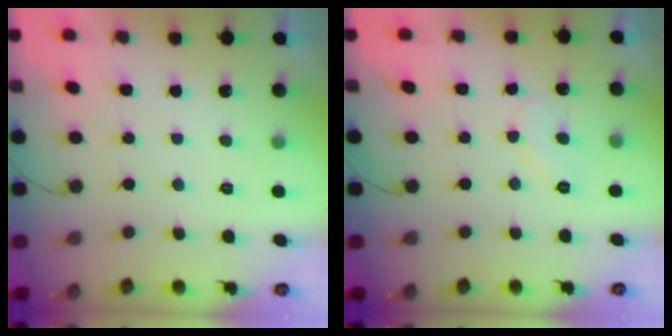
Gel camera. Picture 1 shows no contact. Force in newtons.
{"total": 7.4, "press": 7.3, "slide": 0.7}